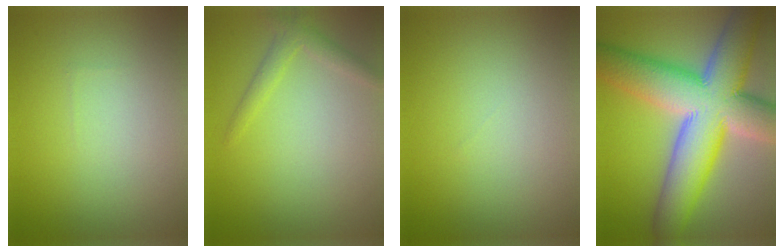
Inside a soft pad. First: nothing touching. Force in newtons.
{"total": 1.7, "press": 1.7, "slide": 0.1}
{"total": 0.0}
{"total": 14.4, "press": 14.4, "slide": 0.9}